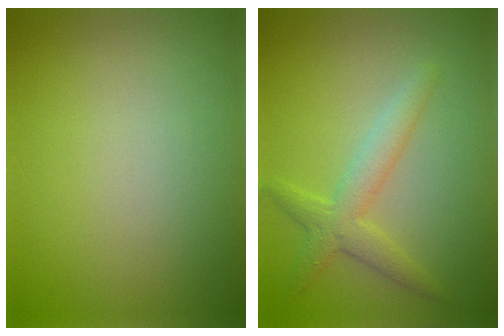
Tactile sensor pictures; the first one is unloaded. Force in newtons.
{"total": 2.9, "press": 2.9, "slide": 0.1}